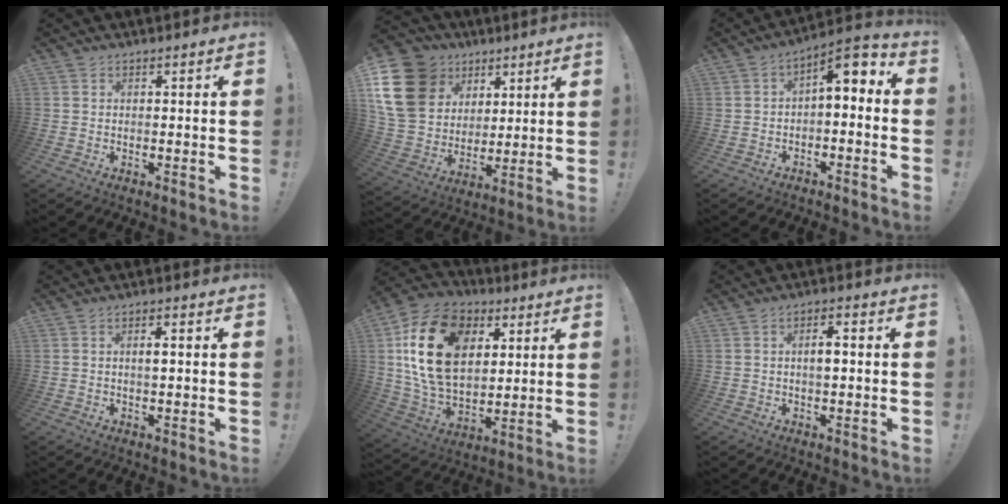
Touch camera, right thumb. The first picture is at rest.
{"total": 19.7, "force": [7.8, 15.5, 9.2], "torque": [-0.164, -0.036, 0.167]}
{"total": 6.0, "force": [0.6, 2.5, 5.5], "torque": [-0.068, -0.011, 0.008]}
{"total": 2.2, "force": [0.1, 0.5, 2.1], "torque": [-0.028, -0.002, -0.002]}
{"total": 23.6, "force": [7.3, 16.5, 15.3], "torque": [-0.285, -0.024, 0.131]}
{"total": 3.6, "force": [-0.1, 1.3, 3.3], "torque": [-0.049, 0.005, -0.007]}